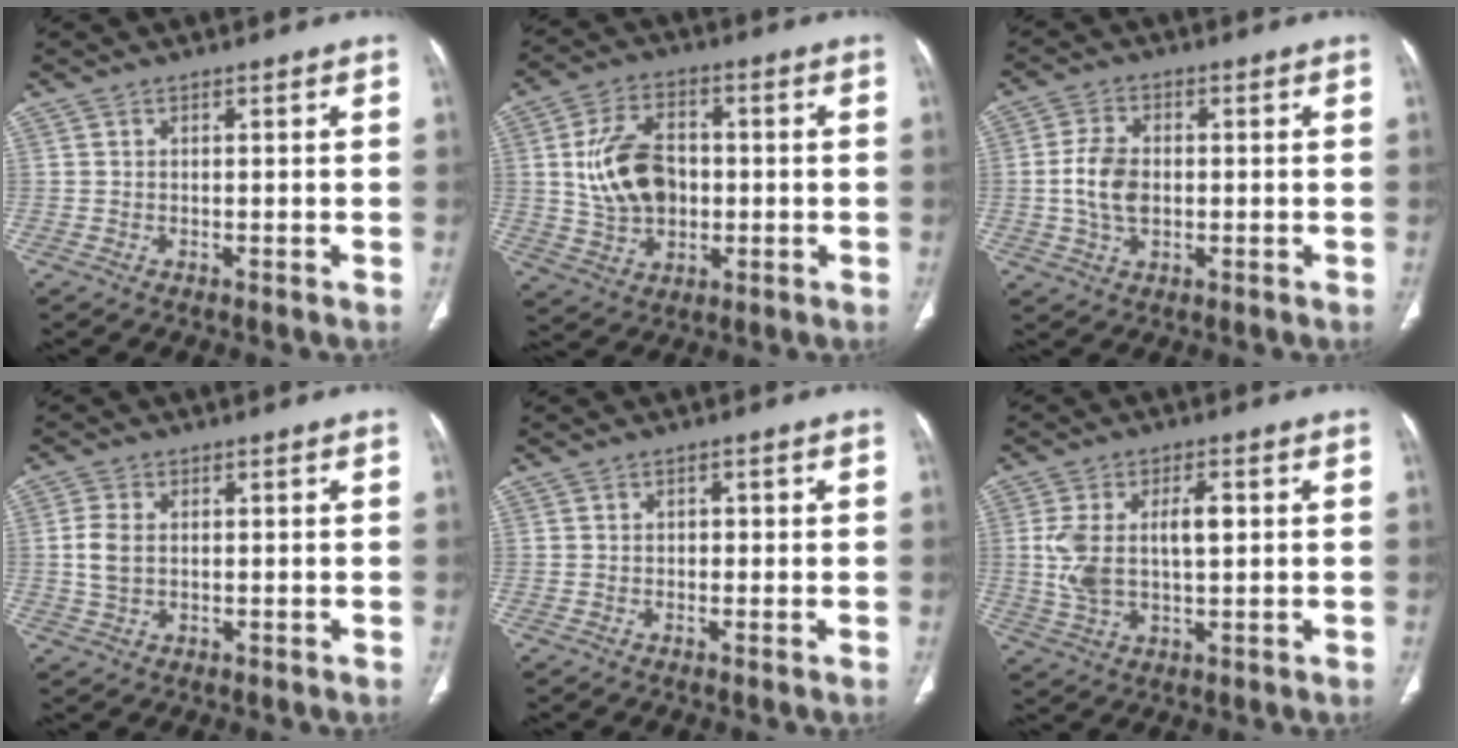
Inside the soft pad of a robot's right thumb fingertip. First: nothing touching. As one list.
[{"total": 13.3, "force": [0.3, 9.2, 9.6], "torque": [-0.153, 0.011, 0.012]}, {"total": 7.1, "force": [-0.4, 4.6, 5.4], "torque": [-0.107, 0.006, -0.007]}, {"total": 4.4, "force": [0.3, 2.9, 3.3], "torque": [-0.079, 0.003, 0.006]}, {"total": 0.9, "force": [0.0, 0.7, 0.5], "torque": [0.002, 0.002, -0.005]}, {"total": 10.4, "force": [1.2, 5.2, 8.9], "torque": [-0.183, 0.012, 0.029]}]